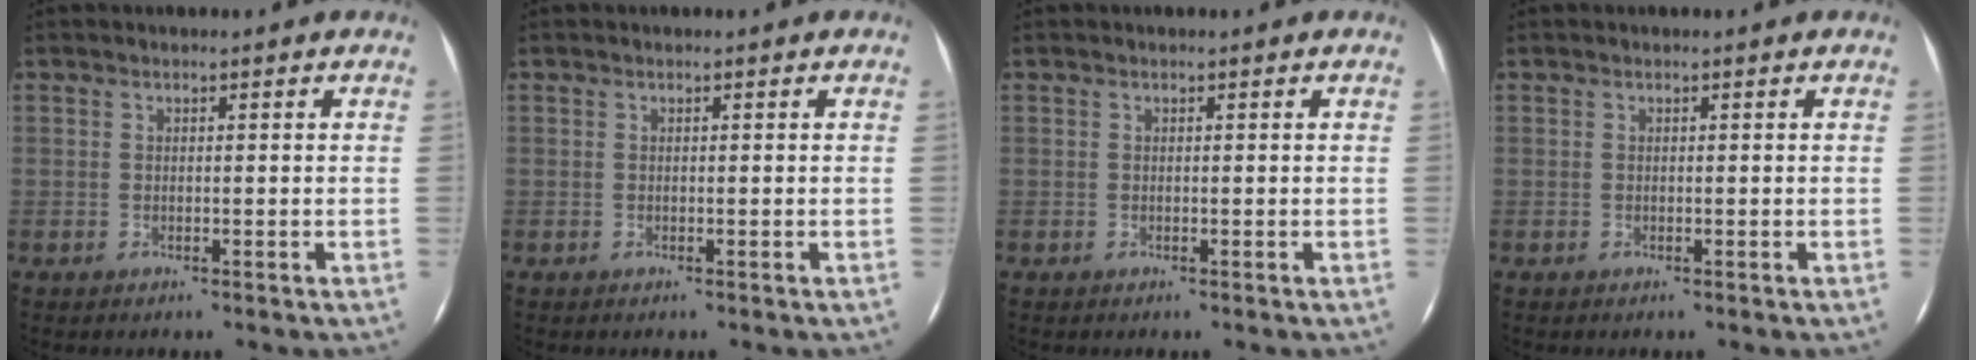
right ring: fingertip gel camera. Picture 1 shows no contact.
{"total": 0.0}
{"total": 0.0}
{"total": 0.0}